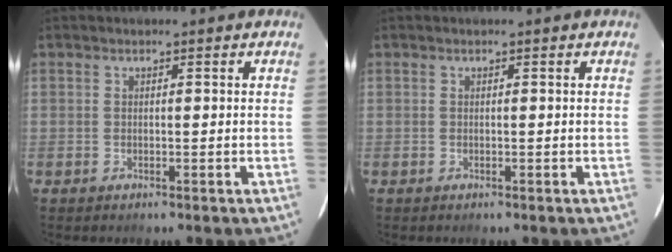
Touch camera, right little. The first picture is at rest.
{"total": 0.0}